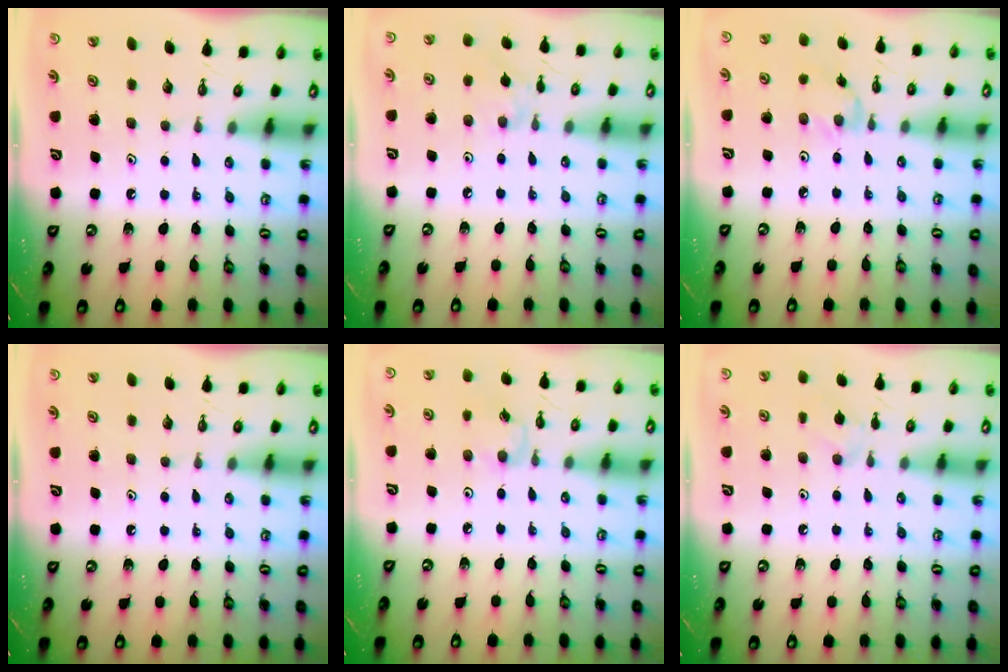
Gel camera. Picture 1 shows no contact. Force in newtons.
{"total": 3.0, "press": 3.0, "slide": 0.3}
{"total": 3.0, "press": 2.9, "slide": 0.4}
{"total": 0.0}
{"total": 2.9, "press": 2.9, "slide": 0.4}
{"total": 7.3, "press": 7.3, "slide": 0.7}